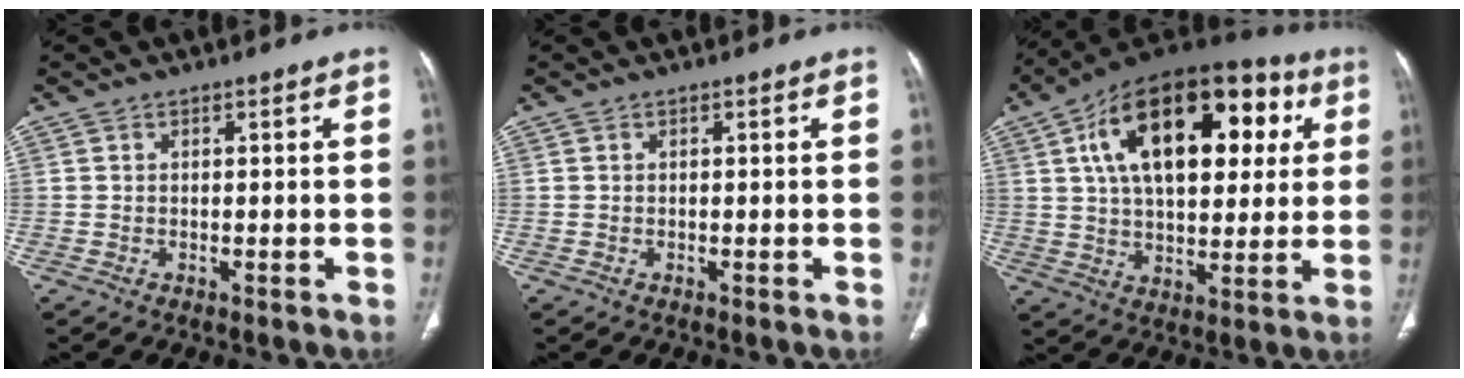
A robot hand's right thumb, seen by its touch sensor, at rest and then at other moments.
{"total": 0.0}
{"total": 26.8, "force": [7.9, 14.4, 21.2], "torque": [-0.312, 0.020, 0.120]}